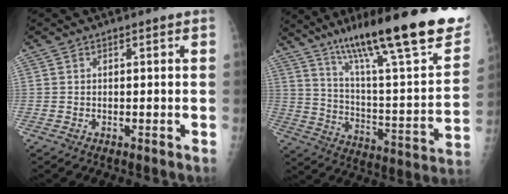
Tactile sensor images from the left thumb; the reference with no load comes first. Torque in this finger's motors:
{"motor_torque": [1.73, -0.60, 1.44, -1.33, 0.13]}